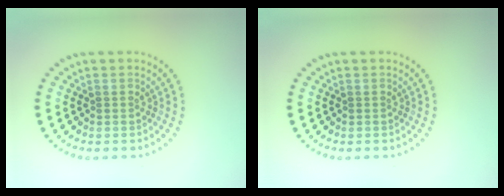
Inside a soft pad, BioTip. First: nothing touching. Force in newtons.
{"total": 0.0}